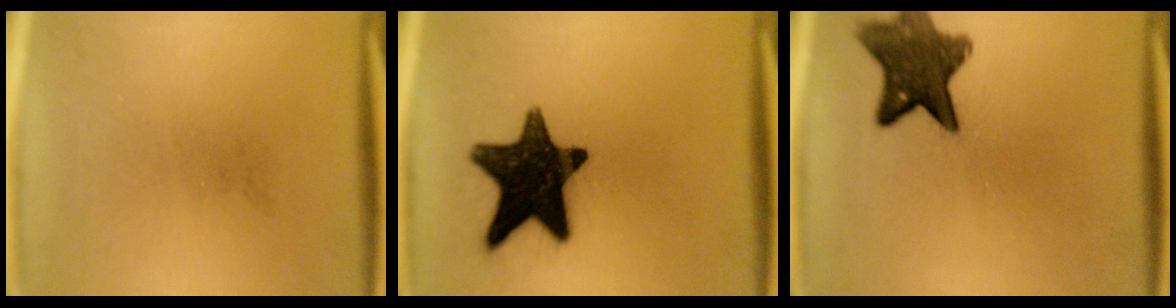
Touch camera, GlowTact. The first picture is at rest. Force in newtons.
{"total": 16.6}
{"total": 10.1}